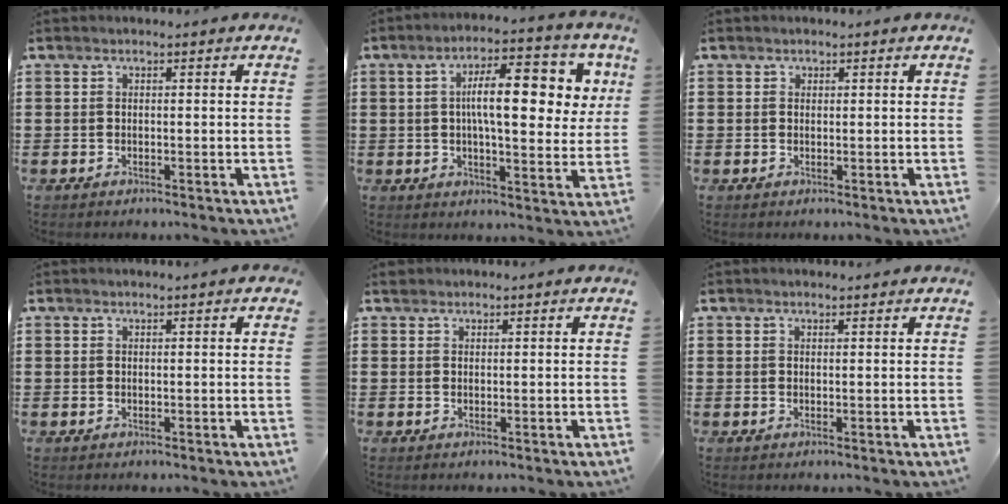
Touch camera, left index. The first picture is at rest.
{"total": 12.6, "force": [3.0, 4.4, 11.5], "torque": [-0.193, 0.006, 0.044]}
{"total": 0.9, "force": [0.2, 0.8, 0.1], "torque": [-0.005, 0.002, 0.003]}
{"total": 0.7, "force": [0.5, -0.1, 0.4], "torque": [-0.008, -0.001, 0.010]}
{"total": 1.0, "force": [0.8, 0.5, 0.3], "torque": [-0.008, 0.003, 0.016]}
{"total": 0.7, "force": [0.6, 0.2, 0.1], "torque": [-0.004, 0.000, 0.013]}